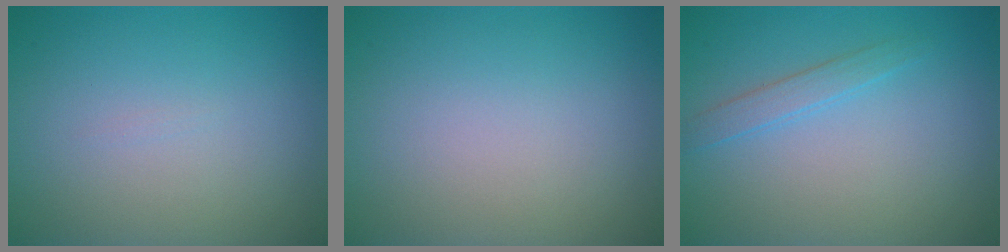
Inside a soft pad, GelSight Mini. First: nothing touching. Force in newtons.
{"total": 0.0}
{"total": 1.5, "press": 1.5, "slide": 0.1}